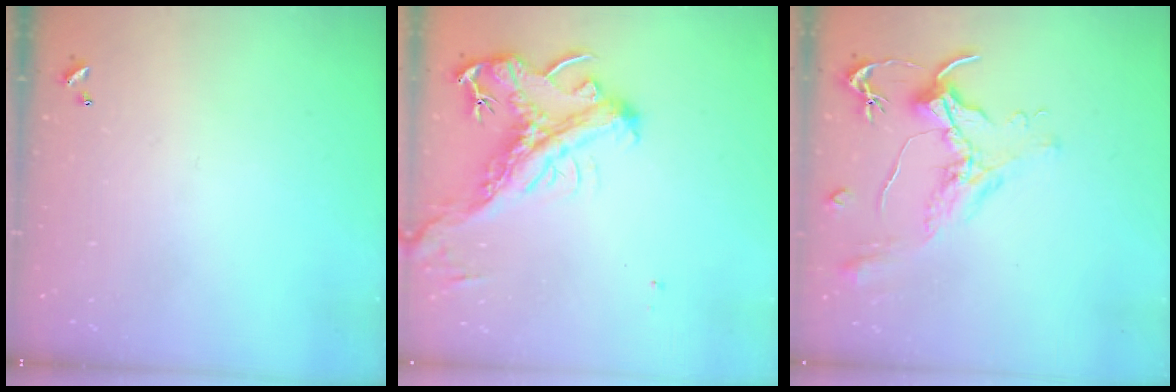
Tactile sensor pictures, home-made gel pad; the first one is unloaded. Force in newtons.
{"total": 2.6, "press": 2.2, "slide": 1.4}
{"total": 1.6, "press": 1.5, "slide": 0.7}